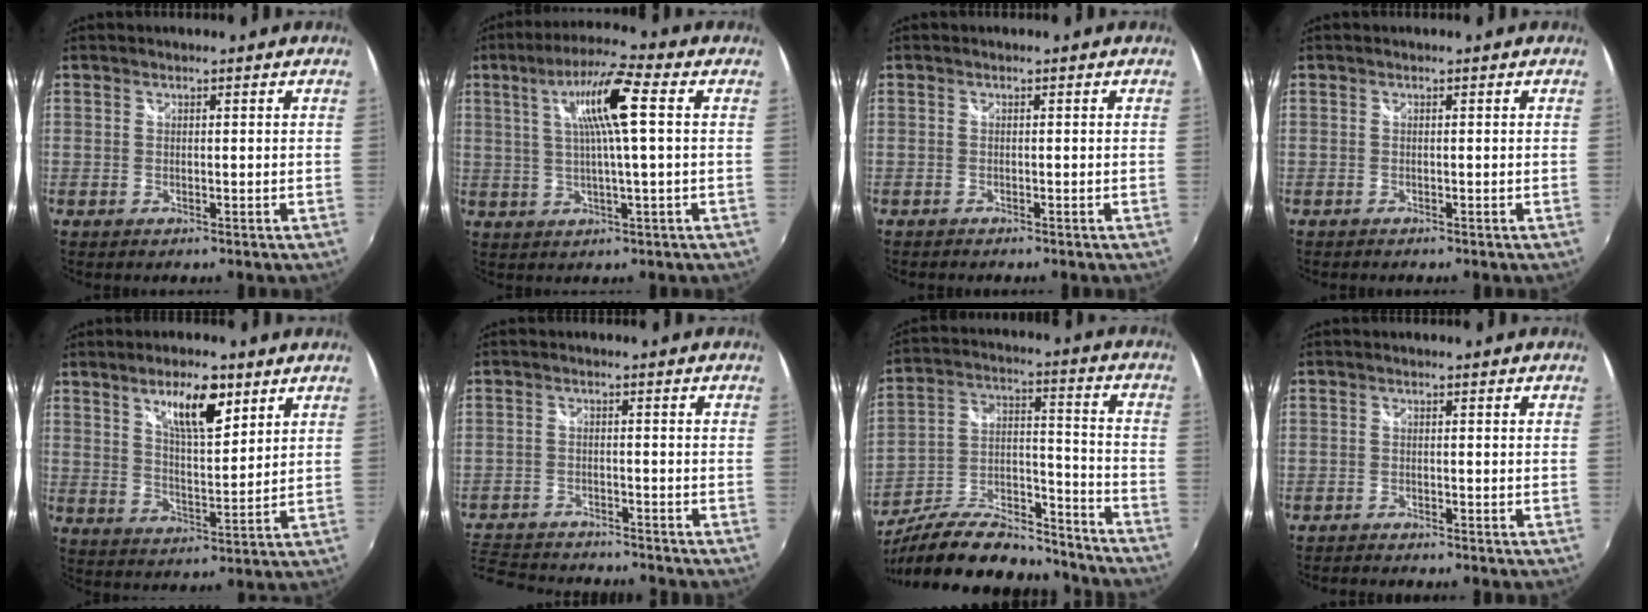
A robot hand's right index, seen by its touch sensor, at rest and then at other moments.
{"total": 10.6, "force": [2.6, 0.7, 10.2], "torque": [-0.183, 0.015, 0.046]}
{"total": 0.9, "force": [-0.8, 0.2, 0.2], "torque": [-0.006, -0.007, -0.016]}
{"total": 0.6, "force": [-0.5, 0.1, 0.2], "torque": [-0.004, -0.005, -0.011]}
{"total": 9.5, "force": [5.4, 2.9, 7.2], "torque": [-0.113, 0.001, 0.094]}
{"total": 14.3, "force": [-12.7, 4.2, 5.2], "torque": [-0.136, -0.009, -0.202]}
{"total": 24.6, "force": [-19.4, 8.2, 12.7], "torque": [-0.233, 0.006, -0.293]}
{"total": 2.6, "force": [-2.6, 0.3, 0.6], "torque": [-0.025, -0.011, -0.047]}